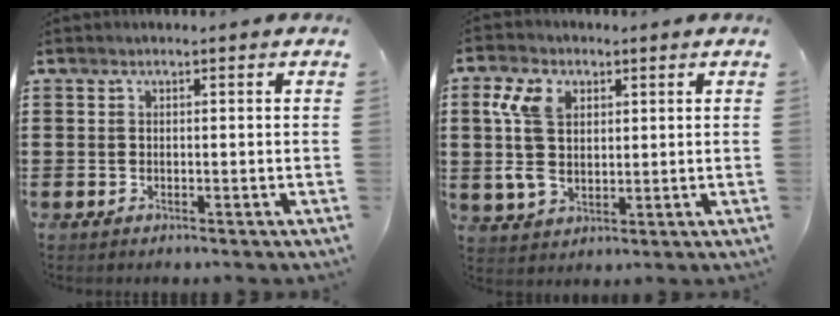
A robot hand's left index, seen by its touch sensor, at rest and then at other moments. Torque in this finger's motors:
{"motor_torque": [1.07, 1.07, 0.57, 0.17]}